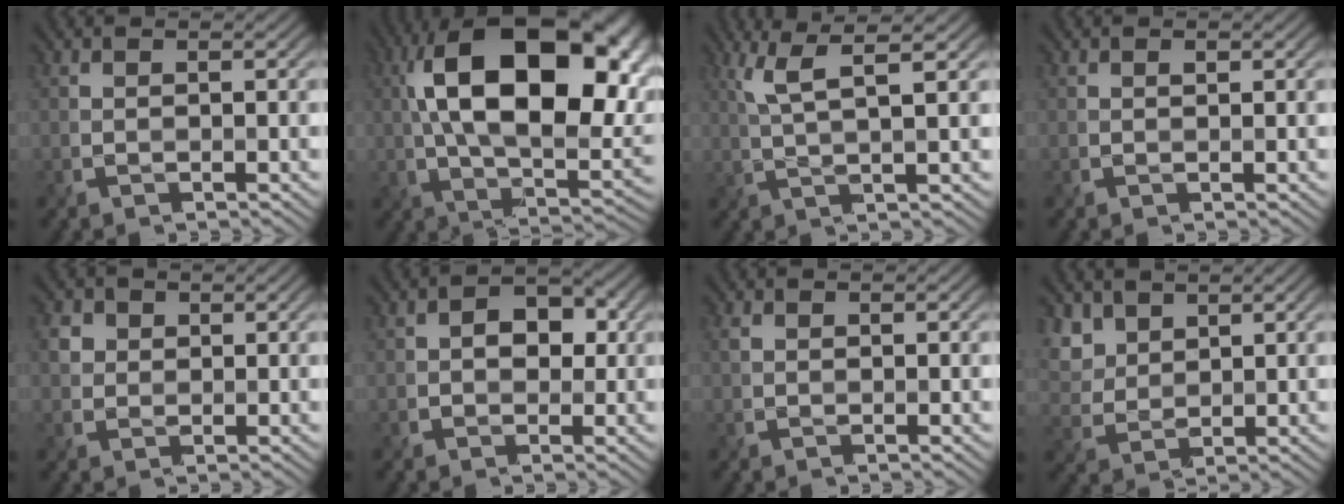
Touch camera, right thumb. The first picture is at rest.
{"total": 21.3, "force": [4.8, 11.4, 17.3], "torque": [-0.299, 0.024, 0.079]}
{"total": 5.3, "force": [2.4, 0.9, 4.7], "torque": [-0.098, 0.010, 0.055]}
{"total": 0.0}
{"total": 2.2, "force": [0.7, 2.0, 0.5], "torque": [-0.021, 0.001, 0.014]}
{"total": 4.0, "force": [0.2, 3.2, 2.3], "torque": [-0.034, 0.001, -0.006]}
{"total": 1.0, "force": [0.3, 0.7, 0.6], "torque": [-0.019, -0.002, 0.008]}
{"total": 5.0, "force": [3.4, 3.1, 2.0], "torque": [-0.067, 0.000, 0.078]}